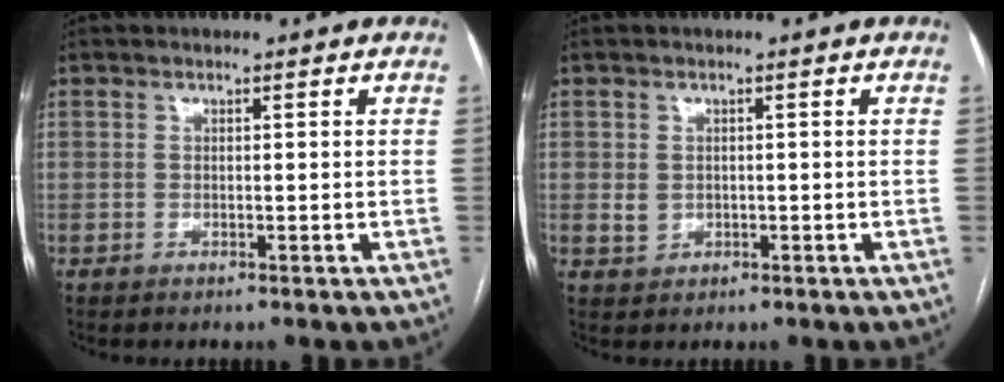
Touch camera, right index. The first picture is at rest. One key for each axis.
{"total": 1.7, "fx": -0.1, "fy": 1.5, "fz": 0.8, "tx": -0.014, "ty": 0.001, "tz": 0.005}